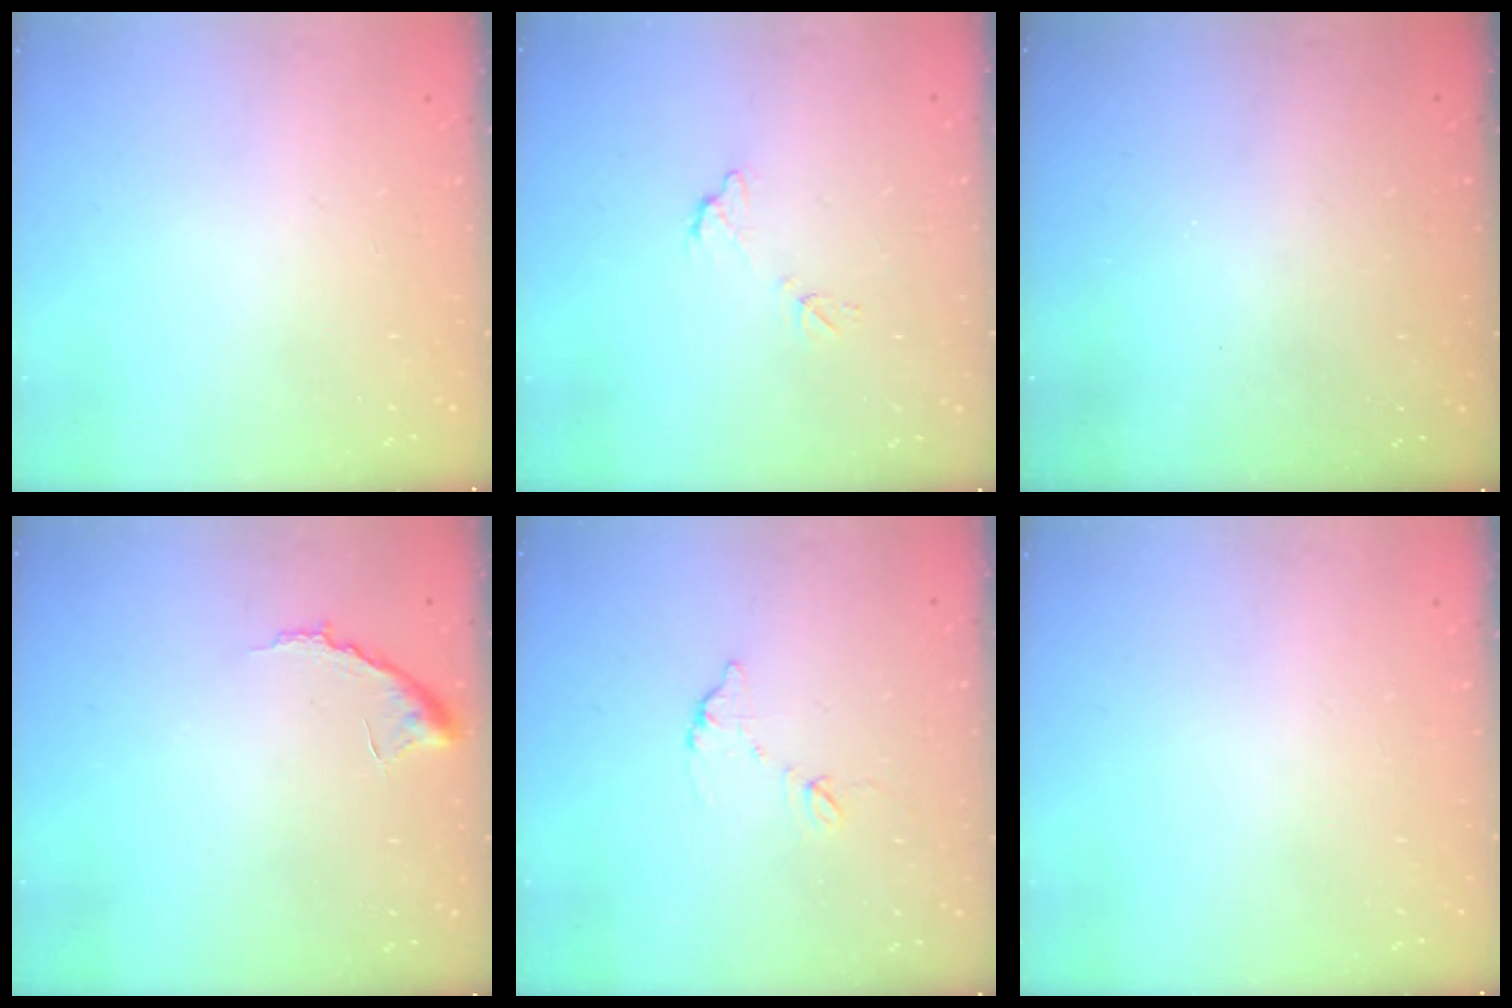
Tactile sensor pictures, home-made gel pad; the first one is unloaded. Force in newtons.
{"total": 6.2, "press": 6.2, "slide": 0.4}
{"total": 2.9, "press": 2.8, "slide": 1.0}
{"total": 6.9, "press": 6.9, "slide": 0.6}
{"total": 6.7, "press": 6.6, "slide": 0.5}
{"total": 0.0}